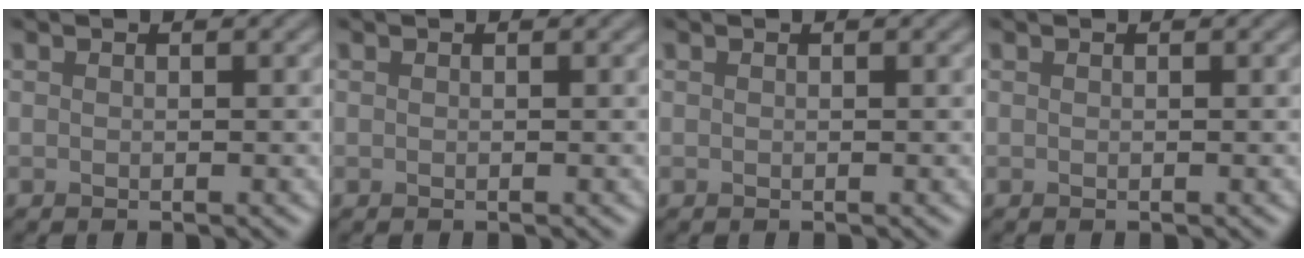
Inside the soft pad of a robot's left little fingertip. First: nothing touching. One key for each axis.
{"total": 0.0}
{"total": 0.0}
{"total": 0.0}